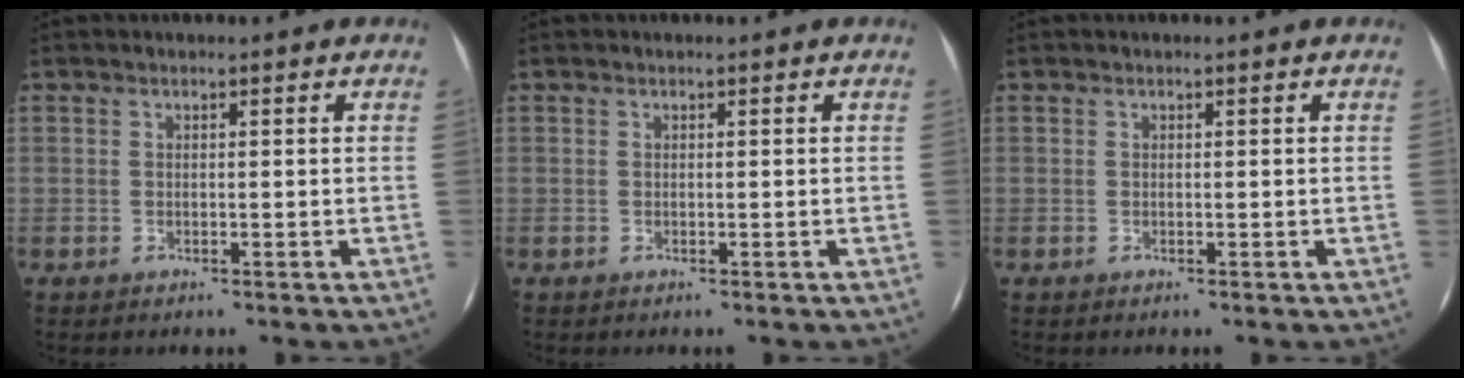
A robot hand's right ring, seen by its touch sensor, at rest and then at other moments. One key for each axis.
{"total": 0.0}
{"total": 0.0}